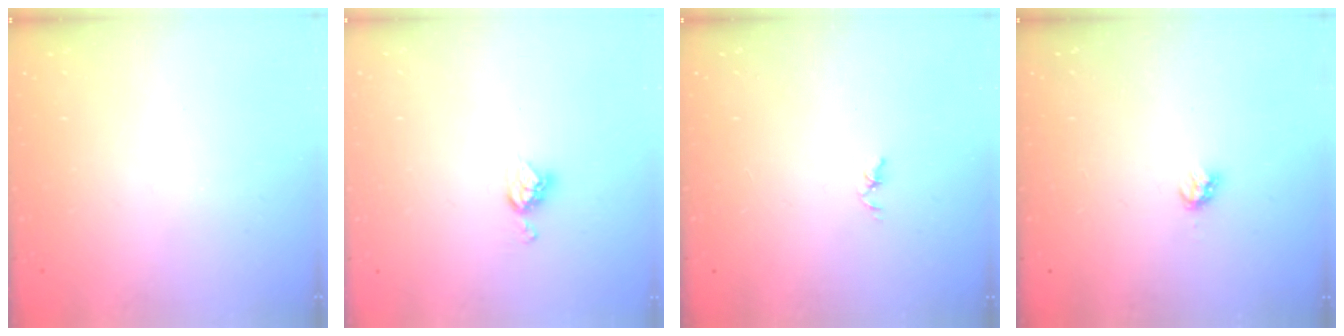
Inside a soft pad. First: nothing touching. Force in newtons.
{"total": 6.5, "press": 6.5, "slide": 0.4}
{"total": 1.8, "press": 1.7, "slide": 0.3}
{"total": 2.8, "press": 2.8, "slide": 0.2}